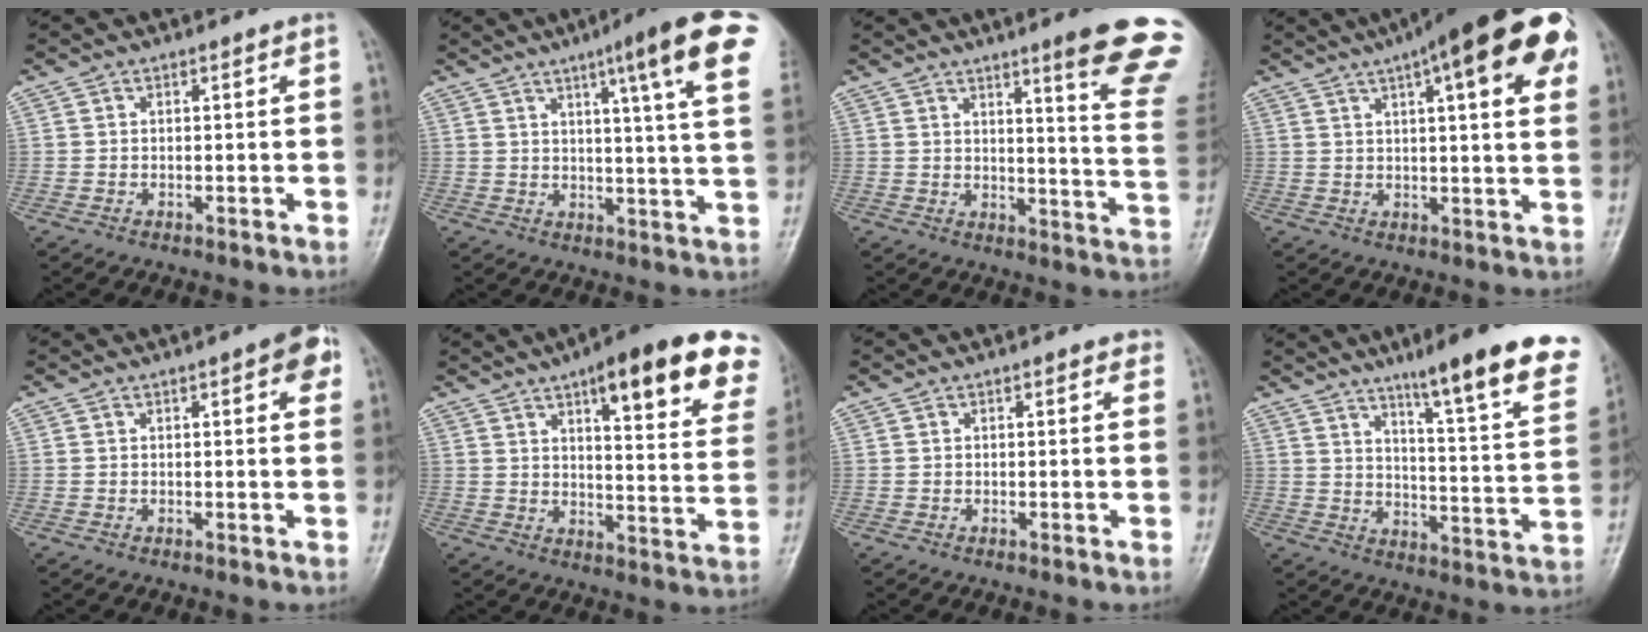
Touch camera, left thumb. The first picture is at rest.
{"total": 16.2, "force": [8.1, 1.1, 14.0], "torque": [-0.179, -0.029, 0.093]}
{"total": 17.2, "force": [11.5, 0.9, 12.8], "torque": [-0.131, -0.076, 0.136]}
{"total": 21.4, "force": [9.7, 5.7, 18.2], "torque": [-0.245, 0.011, 0.128]}
{"total": 4.6, "force": [2.0, 1.3, 3.9], "torque": [-0.038, -0.001, 0.017]}
{"total": 23.3, "force": [13.7, 6.1, 17.9], "torque": [-0.202, -0.038, 0.169]}
{"total": 1.4, "force": [1.0, 0.6, 0.9], "torque": [-0.004, -0.001, 0.007]}
{"total": 21.7, "force": [14.3, 2.8, 16.1], "torque": [-0.197, -0.060, 0.199]}